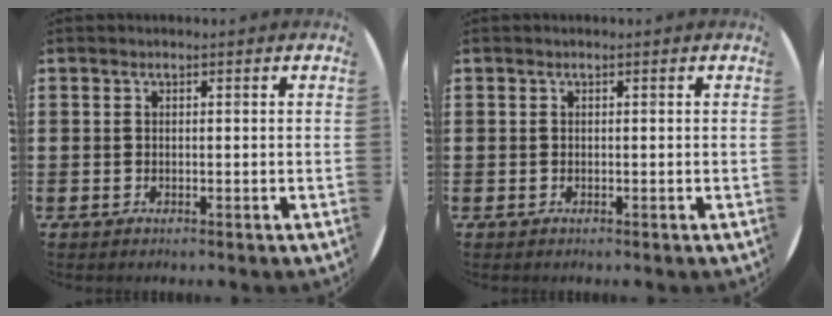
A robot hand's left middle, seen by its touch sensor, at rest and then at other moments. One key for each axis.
{"total": 0.0}